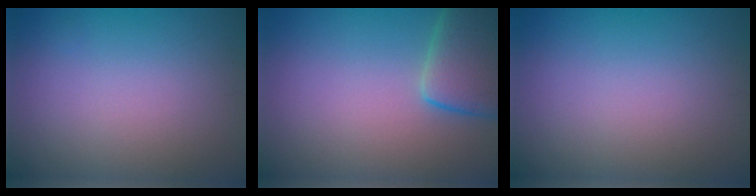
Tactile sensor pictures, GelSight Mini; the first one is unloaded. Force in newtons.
{"total": 5.2, "press": 5.2, "slide": 0.4}
{"total": 0.0}